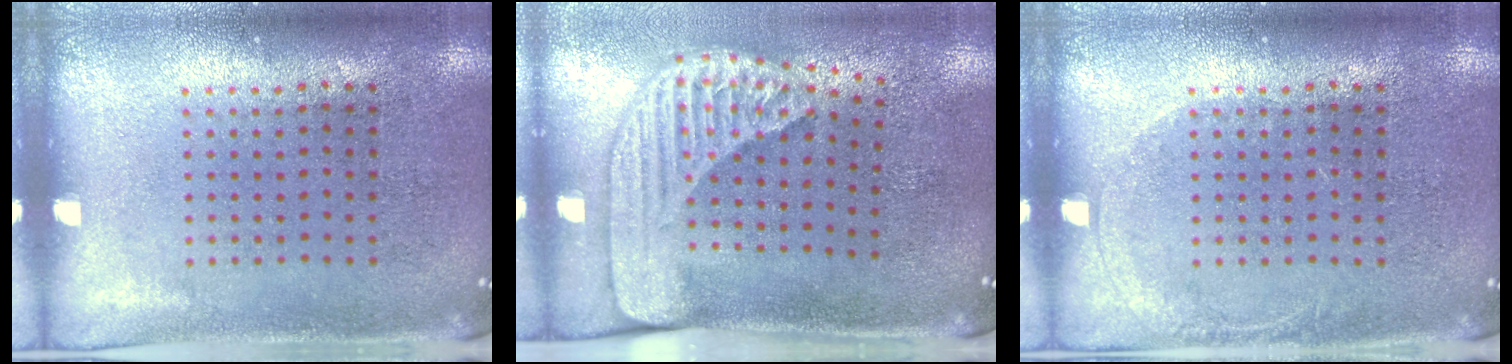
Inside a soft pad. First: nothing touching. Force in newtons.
{"total": 2.4, "press": 1.7, "slide": 1.6}
{"total": 0.9, "press": 0.8, "slide": 0.2}